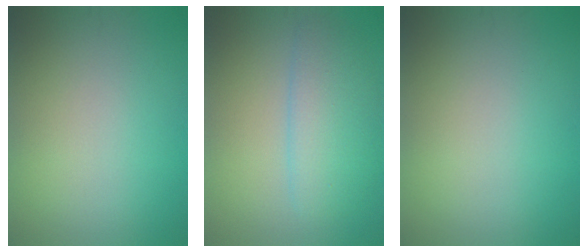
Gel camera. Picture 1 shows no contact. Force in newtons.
{"total": 4.0, "press": 4.0, "slide": 0.4}
{"total": 0.0}